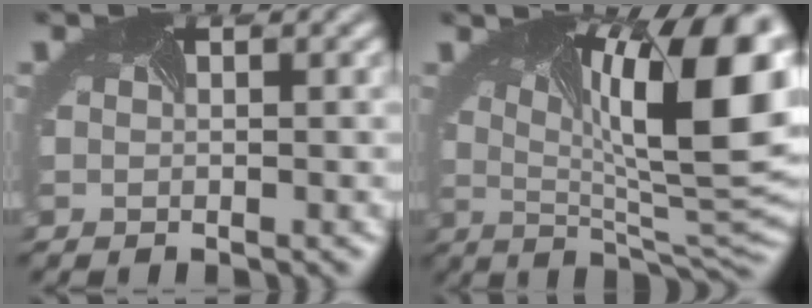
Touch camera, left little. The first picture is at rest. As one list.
[{"total": 15.7, "force": [3.1, 5.2, 14.5], "torque": [-0.180, 0.006, 0.050]}]